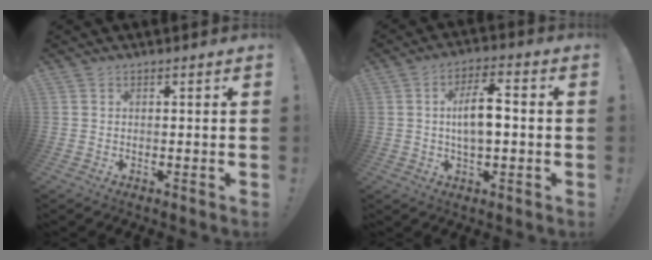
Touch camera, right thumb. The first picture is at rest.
{"total": 8.9, "force": [-0.3, 3.8, 8.0], "torque": [-0.137, 0.003, -0.011]}